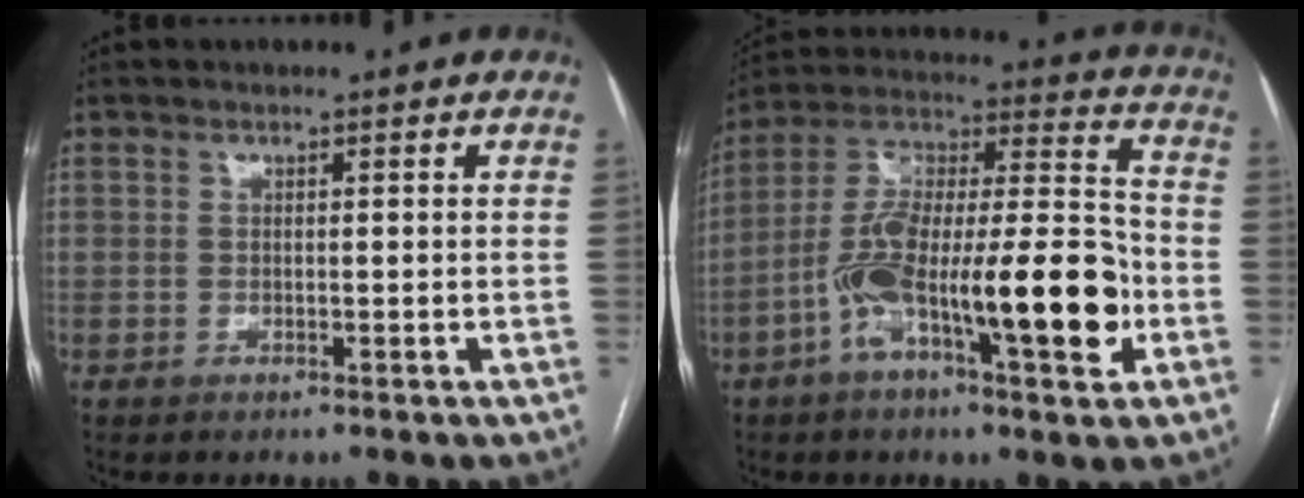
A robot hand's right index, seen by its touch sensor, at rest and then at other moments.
{"total": 21.6, "force": [-6.7, 4.5, 20.0], "torque": [-0.347, 0.014, -0.109]}